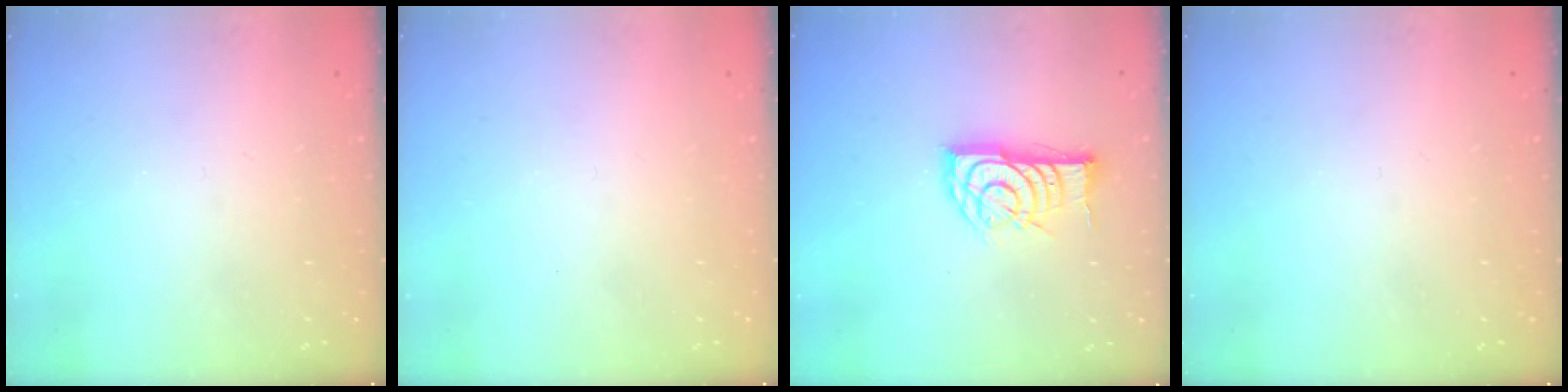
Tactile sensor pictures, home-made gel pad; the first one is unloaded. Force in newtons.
{"total": 1.5, "press": 1.5, "slide": 0.1}
{"total": 13.1, "press": 13.1, "slide": 0.5}
{"total": 0.0}